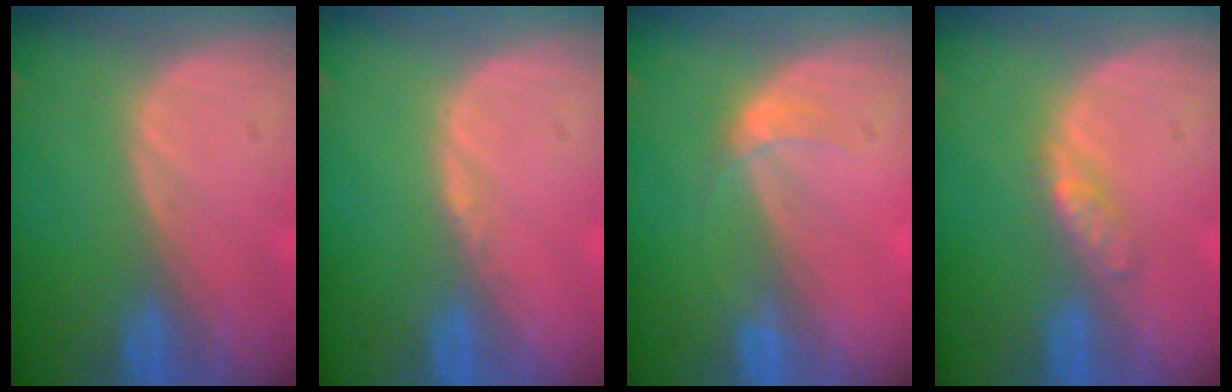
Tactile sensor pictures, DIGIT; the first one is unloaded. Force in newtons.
{"total": 0.6, "press": 0.5, "slide": 0.4}
{"total": 1.7, "press": 1.7, "slide": 0.2}
{"total": 2.4, "press": 2.4, "slide": 0.2}